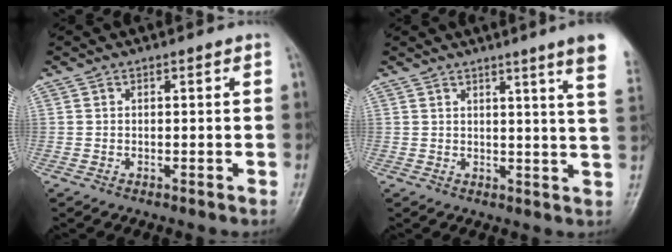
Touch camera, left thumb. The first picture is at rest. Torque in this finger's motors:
{"motor_torque": [3.14, 1.85, 1.57, -1.20, 0.07]}